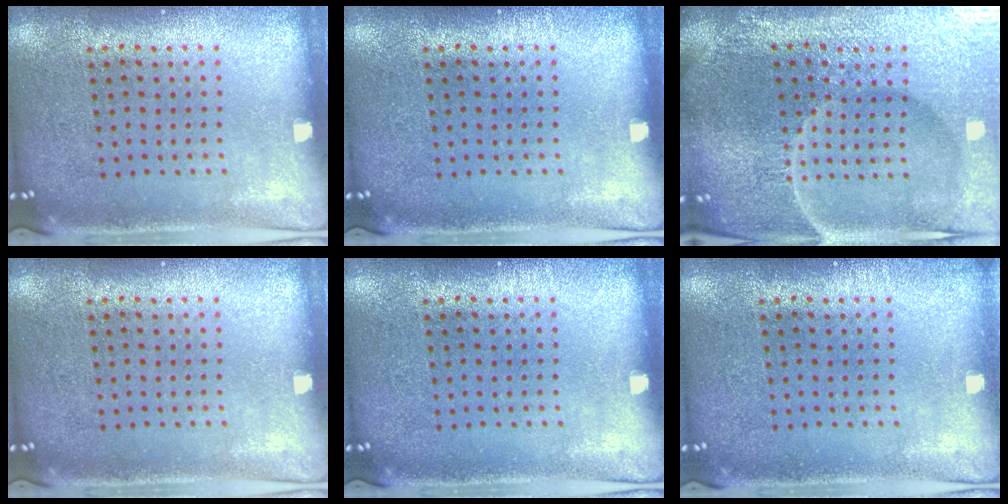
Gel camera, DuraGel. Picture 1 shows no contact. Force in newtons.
{"total": 0.0}
{"total": 6.2, "press": 5.6, "slide": 2.6}
{"total": 0.0}
{"total": 0.0}
{"total": 0.5, "press": 0.5, "slide": 0.1}